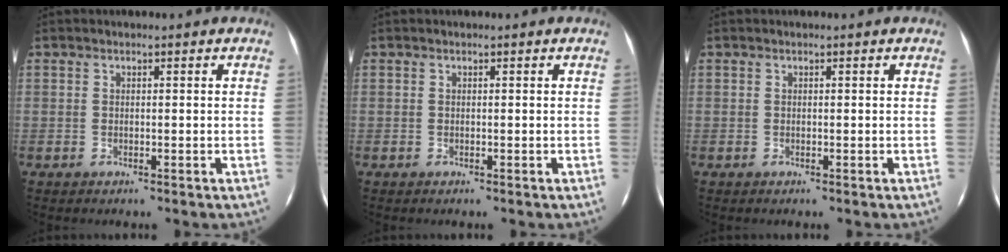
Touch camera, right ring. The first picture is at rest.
{"total": 0.0}
{"total": 0.0}